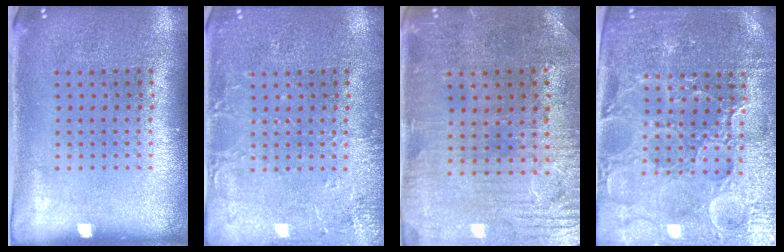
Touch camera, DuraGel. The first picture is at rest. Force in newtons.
{"total": 2.8, "press": 2.8, "slide": 0.4}
{"total": 1.3, "press": 1.2, "slide": 0.6}
{"total": 4.6, "press": 4.3, "slide": 1.6}